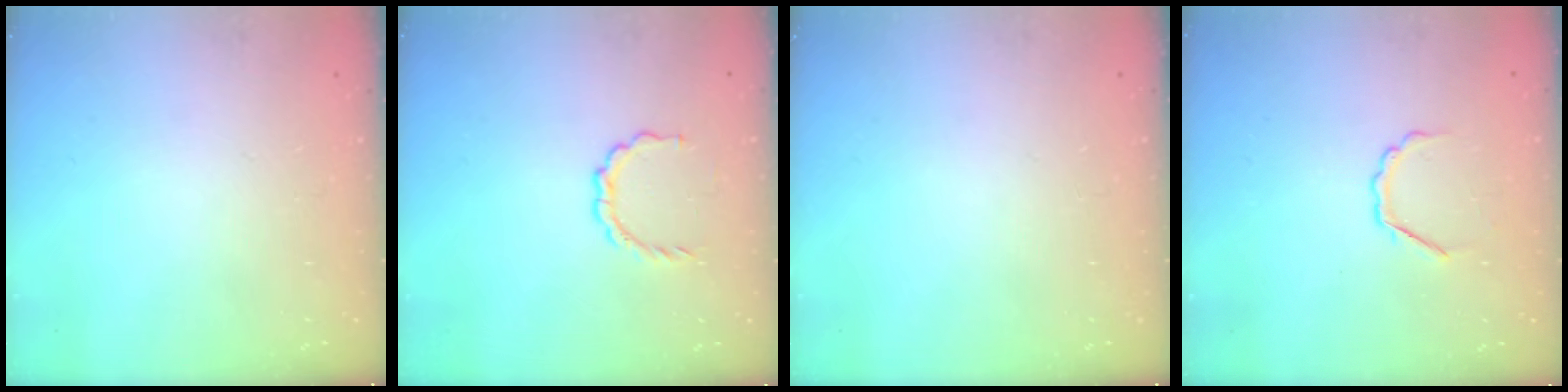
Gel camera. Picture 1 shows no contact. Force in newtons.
{"total": 4.6, "press": 4.6, "slide": 0.5}
{"total": 0.0}
{"total": 3.7, "press": 3.6, "slide": 0.8}